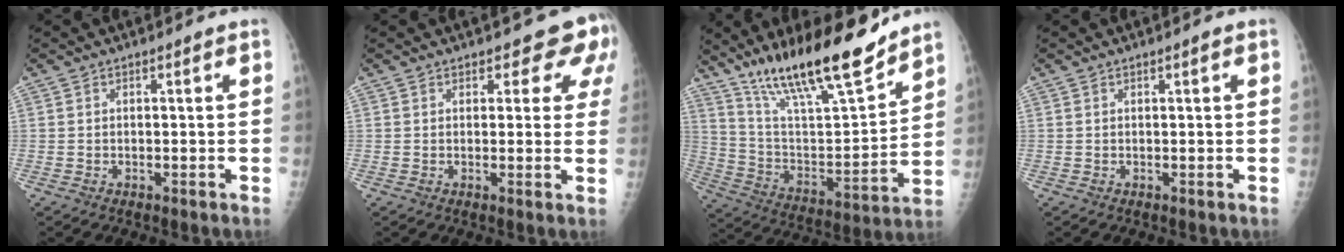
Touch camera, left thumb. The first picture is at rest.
{"total": 6.6, "force": [4.7, 3.2, 3.3], "torque": [0.004, -0.020, 0.045]}
{"total": 22.6, "force": [17.3, 4.6, 13.8], "torque": [-0.210, -0.082, 0.304]}
{"total": 0.7, "force": [0.3, 0.0, 0.6], "torque": [-0.011, 0.001, 0.005]}